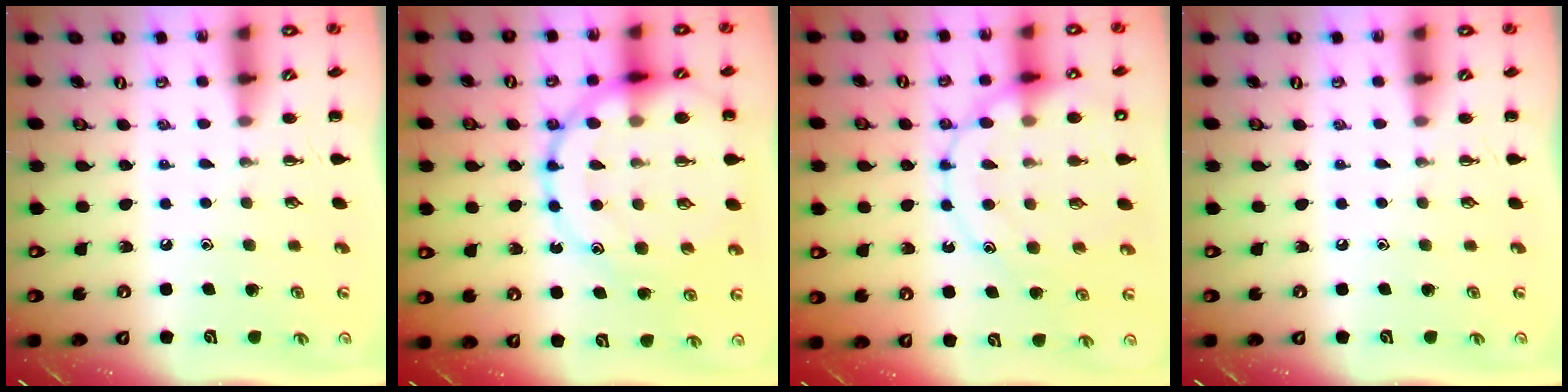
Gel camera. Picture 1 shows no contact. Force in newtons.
{"total": 22.9, "press": 22.7, "slide": 3.3}
{"total": 16.5, "press": 16.3, "slide": 2.2}
{"total": 0.0}